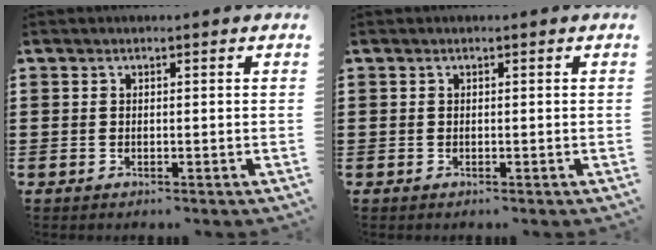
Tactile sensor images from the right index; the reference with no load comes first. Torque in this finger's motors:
{"motor_torque": [0.00, 0.00, 0.00, 0.00]}